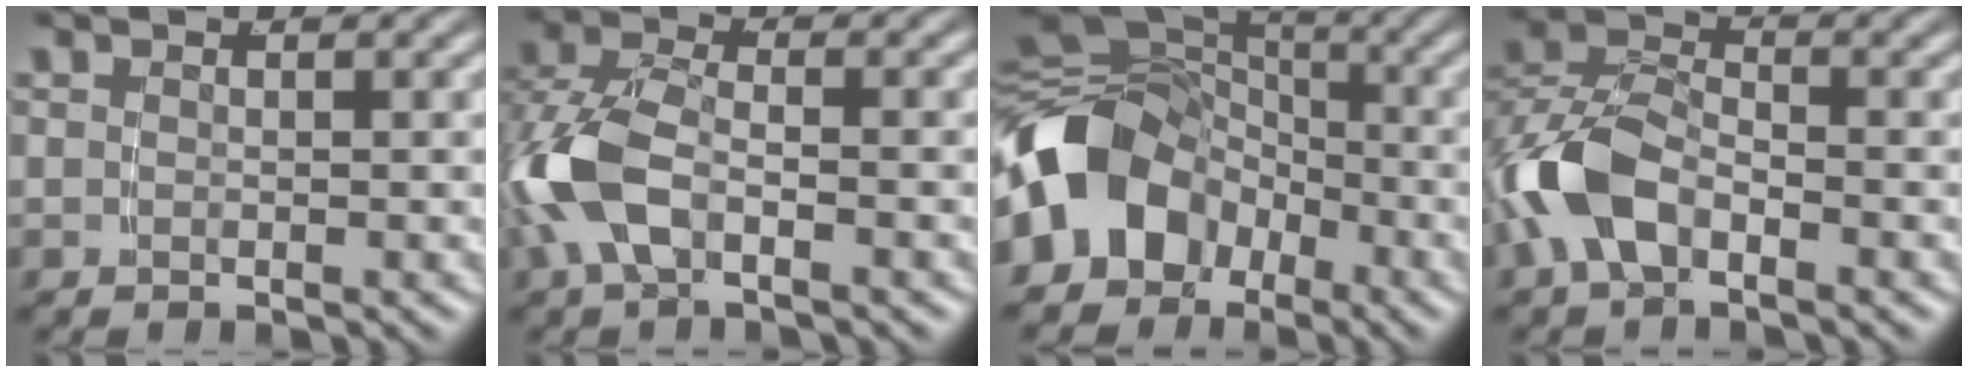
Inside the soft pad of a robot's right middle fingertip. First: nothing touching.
{"total": 4.9, "force": [-1.5, 2.6, 3.8], "torque": [-0.109, -0.013, -0.017]}
{"total": 10.0, "force": [-2.5, 8.0, 5.3], "torque": [-0.115, -0.017, -0.042]}
{"total": 4.7, "force": [-1.9, 2.8, 3.3], "torque": [-0.083, -0.006, -0.033]}